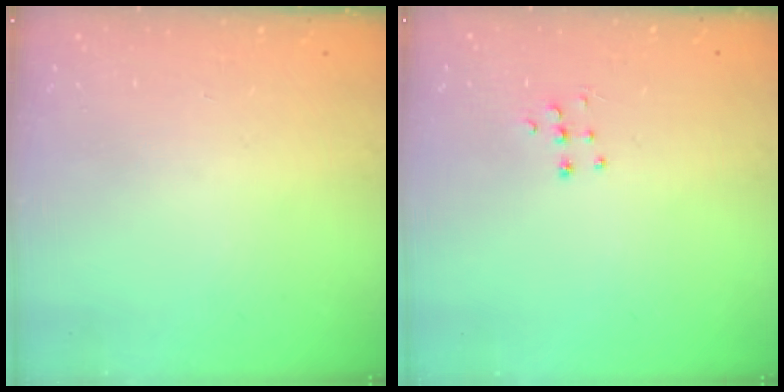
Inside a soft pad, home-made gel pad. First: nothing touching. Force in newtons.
{"total": 3.7, "press": 3.7, "slide": 0.2}